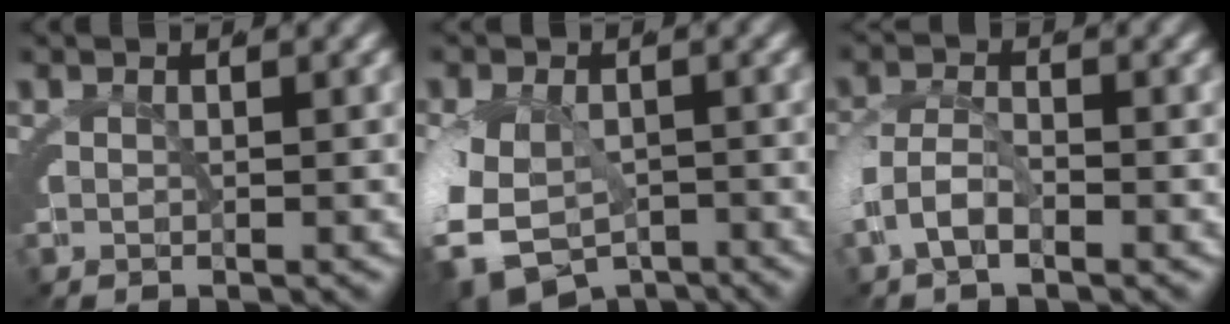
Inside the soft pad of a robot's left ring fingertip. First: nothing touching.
{"total": 9.8, "force": [-5.9, 7.1, 3.2], "torque": [-0.109, -0.060, -0.081]}
{"total": 3.2, "force": [-1.8, 2.4, 1.1], "torque": [-0.046, -0.007, -0.032]}